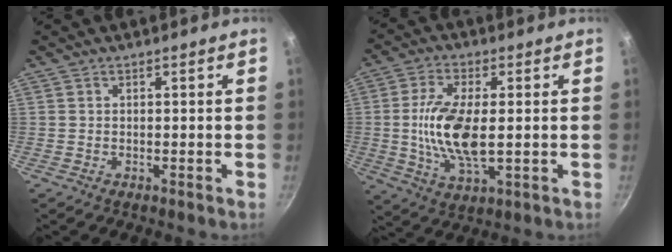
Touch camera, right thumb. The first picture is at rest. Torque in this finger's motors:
{"motor_torque": [1.87, 1.82, 1.40, -0.57, 0.34]}